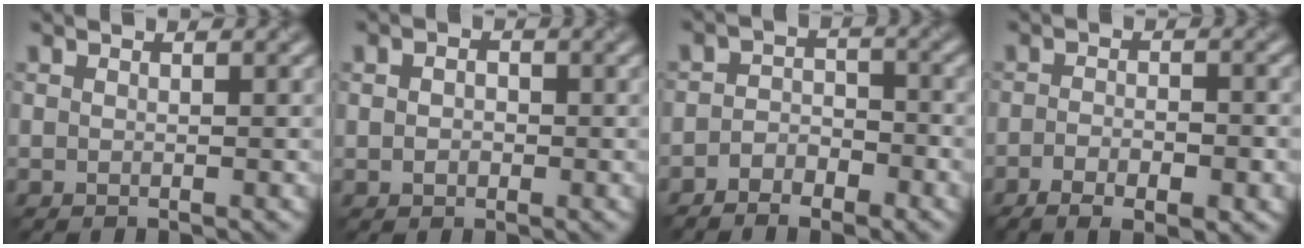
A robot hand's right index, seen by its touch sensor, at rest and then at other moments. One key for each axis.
{"total": 0.8, "fx": 0.2, "fy": 0.7, "fz": 0.3, "tx": -0.008, "ty": 0.009, "tz": -0.002}
{"total": 3.1, "fx": -2.3, "fy": 1.7, "fz": 1.2, "tx": -0.023, "ty": 0.009, "tz": -0.048}
{"total": 5.2, "fx": -2.5, "fy": 1.9, "fz": 4.1, "tx": -0.073, "ty": 0.002, "tz": -0.029}